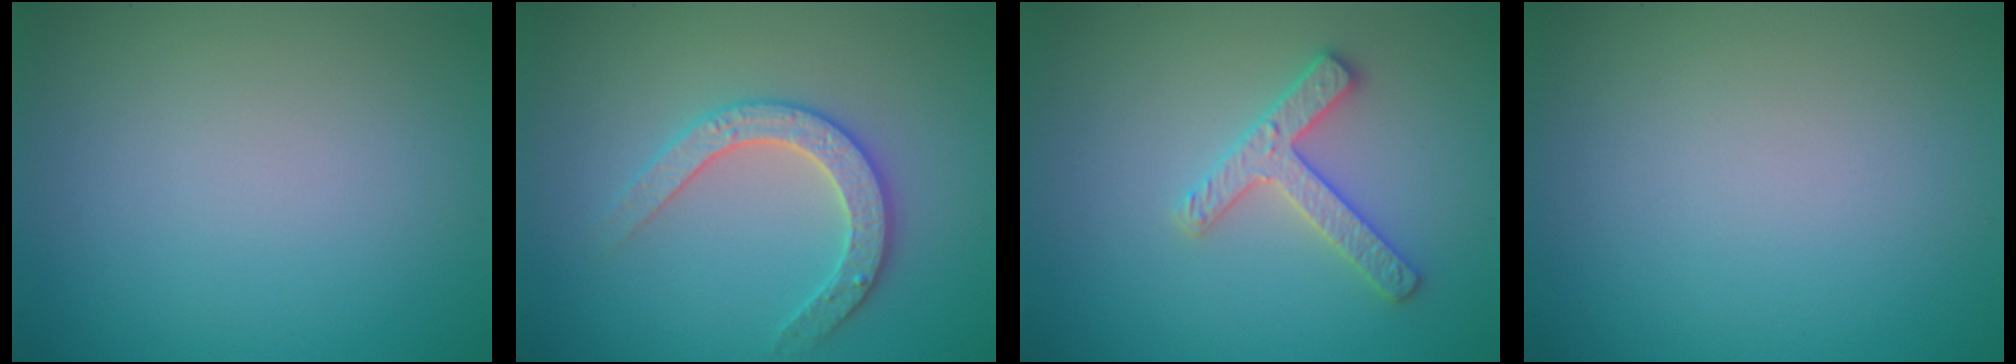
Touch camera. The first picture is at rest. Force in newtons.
{"total": 3.0, "press": 2.9, "slide": 0.5}
{"total": 2.7, "press": 2.7, "slide": 0.3}
{"total": 0.0}